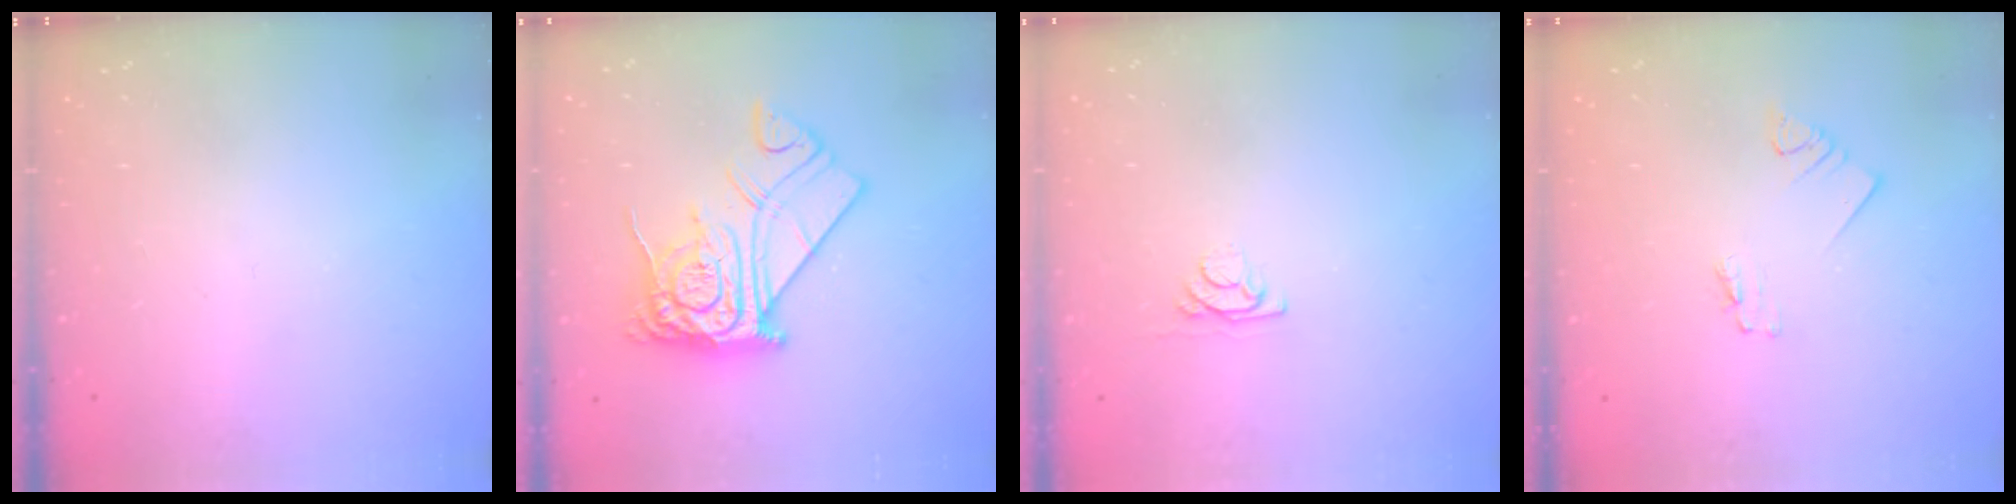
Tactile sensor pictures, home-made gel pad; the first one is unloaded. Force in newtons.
{"total": 15.7, "press": 15.6, "slide": 1.6}
{"total": 3.8, "press": 3.8, "slide": 0.4}
{"total": 1.6, "press": 1.6, "slide": 0.1}